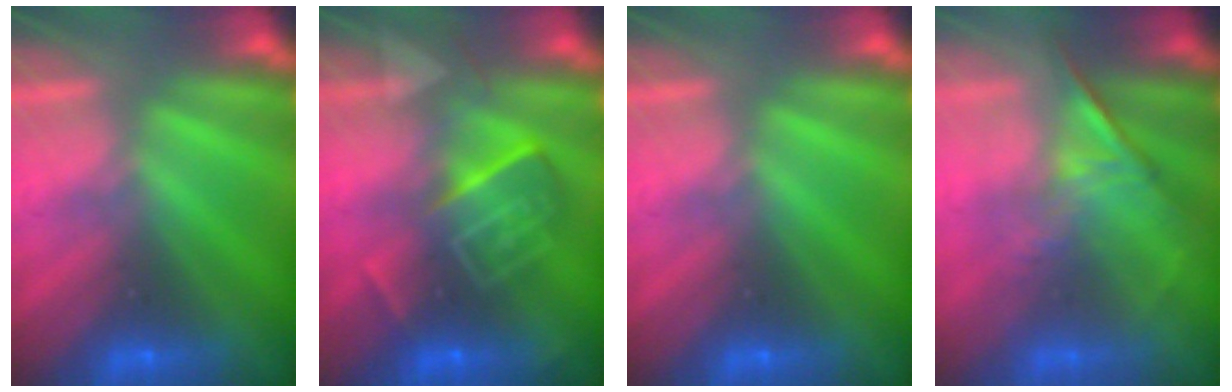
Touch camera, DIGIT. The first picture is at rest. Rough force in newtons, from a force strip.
{"total": 9.4}
{"total": 0.0}
{"total": 1.3}